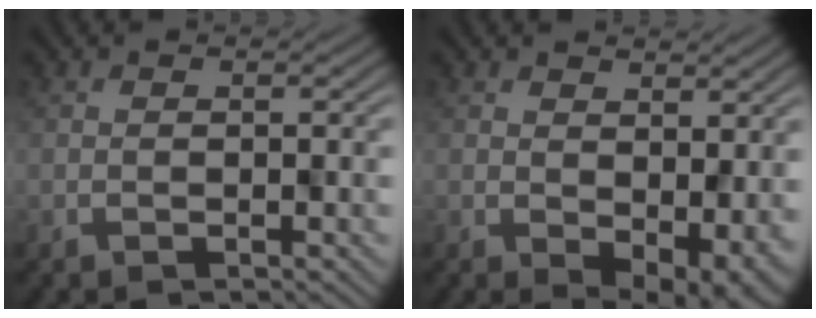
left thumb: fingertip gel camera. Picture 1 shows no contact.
{"total": 5.4, "force": [-1.2, 2.7, 4.5], "torque": [-0.060, -0.018, 0.014]}